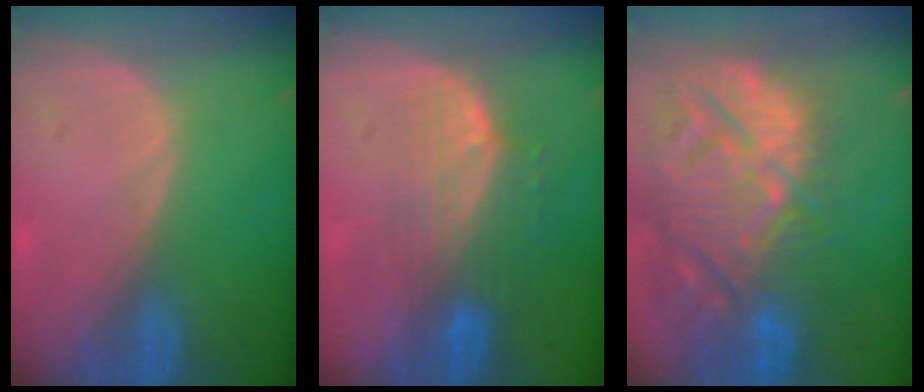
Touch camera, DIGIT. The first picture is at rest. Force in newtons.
{"total": 7.5, "press": 6.8, "slide": 3.3}
{"total": 15.2, "press": 13.1, "slide": 7.8}